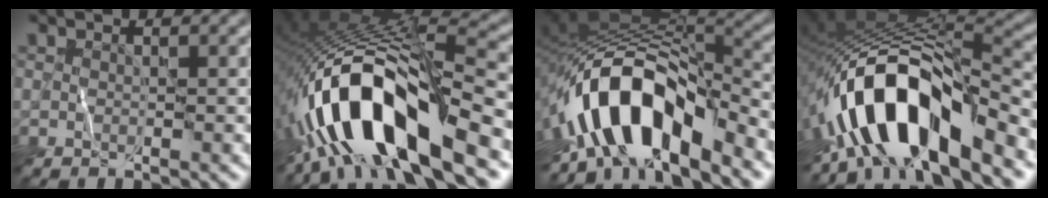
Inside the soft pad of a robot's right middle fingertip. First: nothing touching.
{"total": 13.7, "force": [-6.5, 4.9, 11.0], "torque": [-0.200, 0.007, -0.117]}
{"total": 11.2, "force": [-5.7, 5.0, 8.2], "torque": [-0.126, 0.011, -0.103]}
{"total": 11.4, "force": [-6.0, 4.1, 8.7], "torque": [-0.136, 0.014, -0.115]}